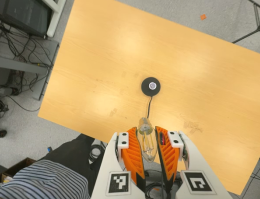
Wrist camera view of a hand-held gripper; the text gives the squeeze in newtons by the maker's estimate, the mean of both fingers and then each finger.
{"total": 21.4, "left": 24.8, "right": 18.0}